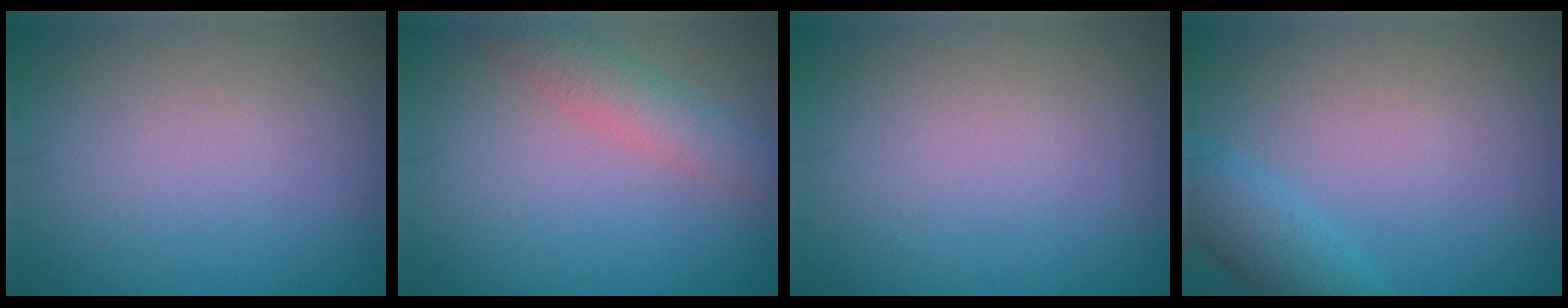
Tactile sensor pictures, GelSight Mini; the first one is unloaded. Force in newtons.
{"total": 3.0, "press": 3.0, "slide": 0.1}
{"total": 0.0}
{"total": 3.0, "press": 3.0, "slide": 0.1}